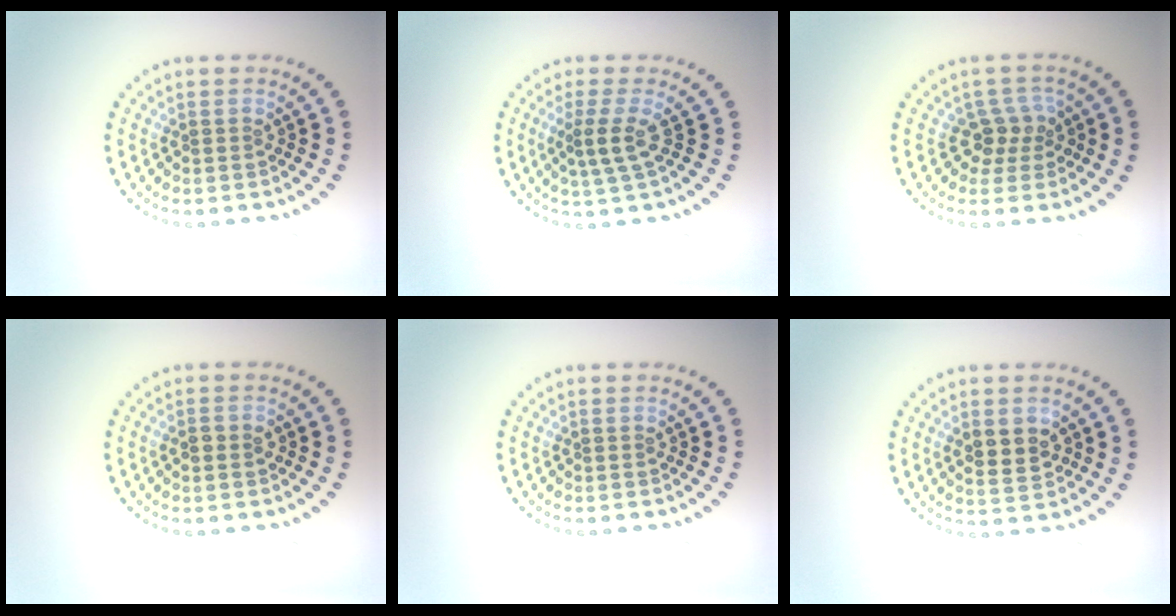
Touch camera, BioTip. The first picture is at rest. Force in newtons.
{"total": 2.4, "press": 1.7, "slide": 1.7}
{"total": 2.5, "press": 2.1, "slide": 1.4}
{"total": 1.4, "press": 1.3, "slide": 0.4}
{"total": 0.0}
{"total": 3.0, "press": 3.0, "slide": 0.1}